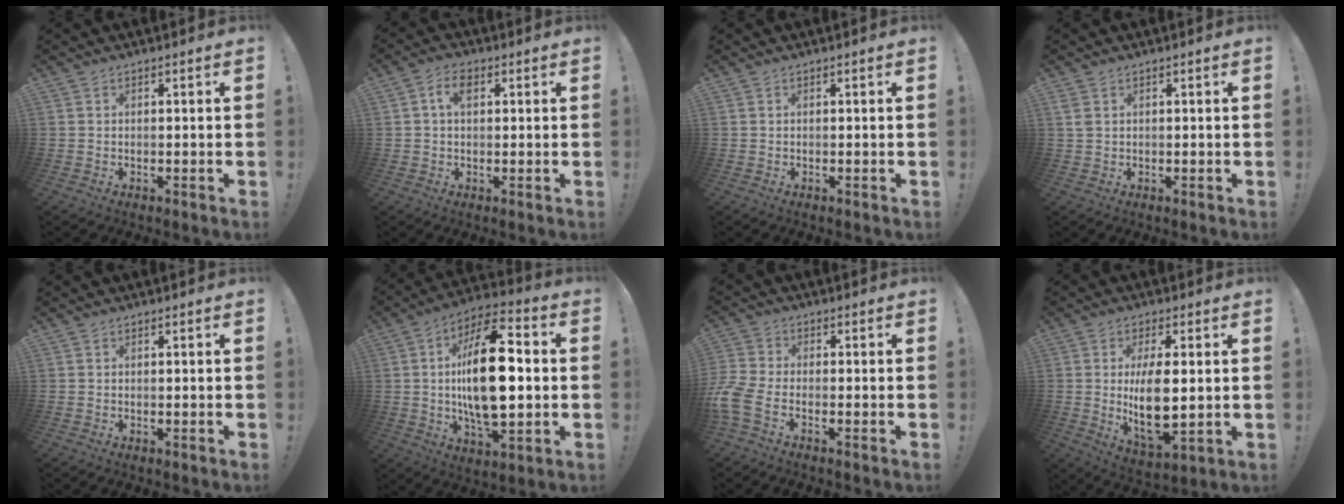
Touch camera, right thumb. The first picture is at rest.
{"total": 4.9, "force": [1.3, 3.0, 3.6], "torque": [-0.060, 0.007, 0.021]}
{"total": 0.0}
{"total": 1.9, "force": [0.8, 1.2, 1.1], "torque": [-0.023, 0.003, 0.016]}
{"total": 0.0}
{"total": 22.9, "force": [0.6, 10.7, 20.2], "torque": [-0.355, -0.003, 0.003]}
{"total": 6.2, "force": [-2.9, 2.7, 4.7], "torque": [-0.127, -0.008, -0.054]}
{"total": 12.7, "force": [1.0, 5.5, 11.5], "torque": [-0.223, -0.022, 0.014]}